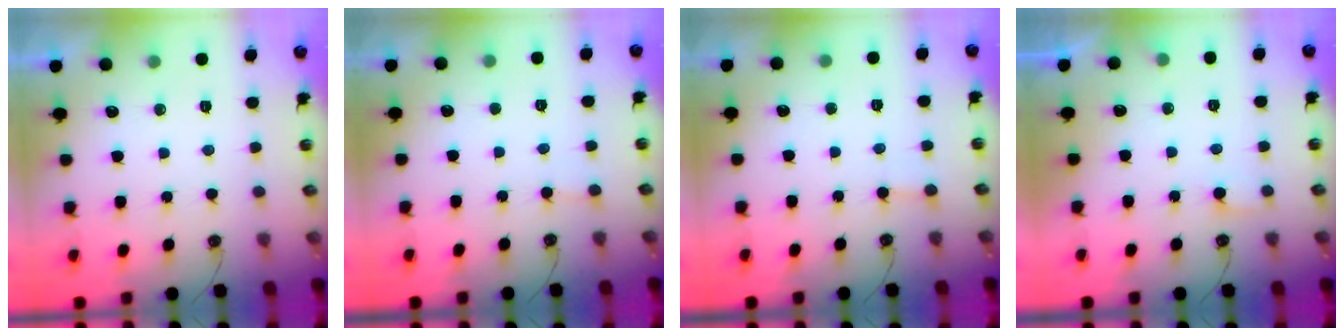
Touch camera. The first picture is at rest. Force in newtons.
{"total": 1.7, "press": 1.7, "slide": 0.3}
{"total": 1.7, "press": 1.7, "slide": 0.1}
{"total": 5.6, "press": 5.6, "slide": 0.4}